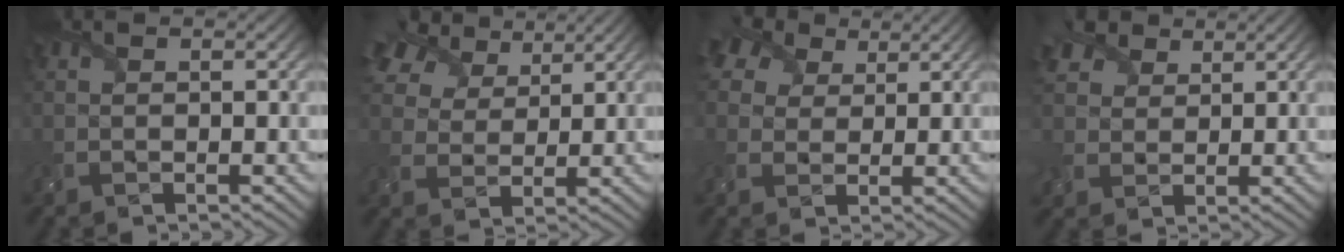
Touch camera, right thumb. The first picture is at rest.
{"total": 9.1, "force": [6.0, 5.3, 4.2], "torque": [-0.108, 0.022, 0.105]}
{"total": 7.5, "force": [4.6, 4.9, 3.4], "torque": [-0.097, 0.021, 0.070]}
{"total": 5.9, "force": [3.5, 4.2, 2.2], "torque": [-0.074, 0.014, 0.058]}